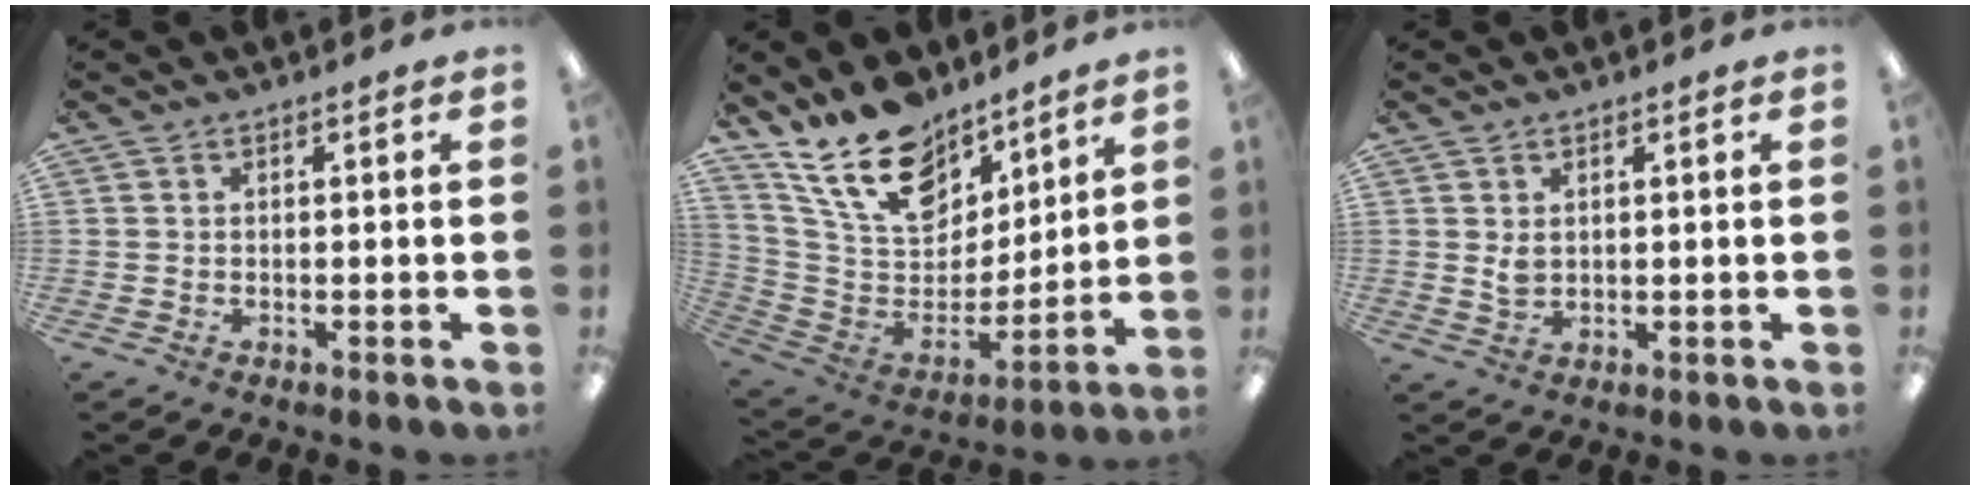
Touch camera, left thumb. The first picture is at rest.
{"total": 19.4, "force": [14.3, 9.8, 8.8], "torque": [-0.175, -0.082, 0.264]}
{"total": 2.5, "force": [1.0, 1.6, 1.6], "torque": [-0.028, -0.001, 0.017]}